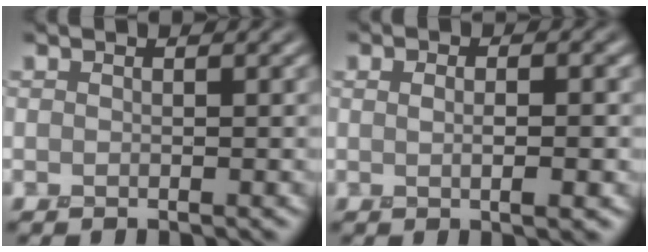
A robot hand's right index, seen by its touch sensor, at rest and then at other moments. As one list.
[{"total": 2.8, "force": [0.2, 1.1, 2.6], "torque": [-0.032, -0.005, 0.004]}]